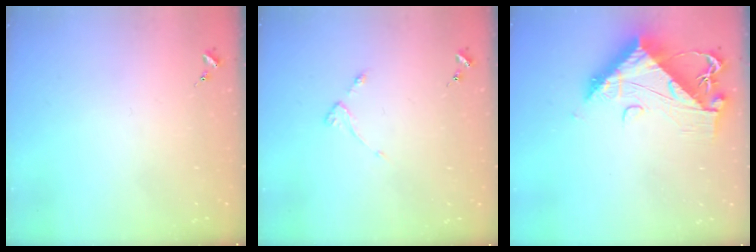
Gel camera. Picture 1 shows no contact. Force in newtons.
{"total": 2.8, "press": 2.7, "slide": 0.5}
{"total": 13.0, "press": 12.9, "slide": 1.3}